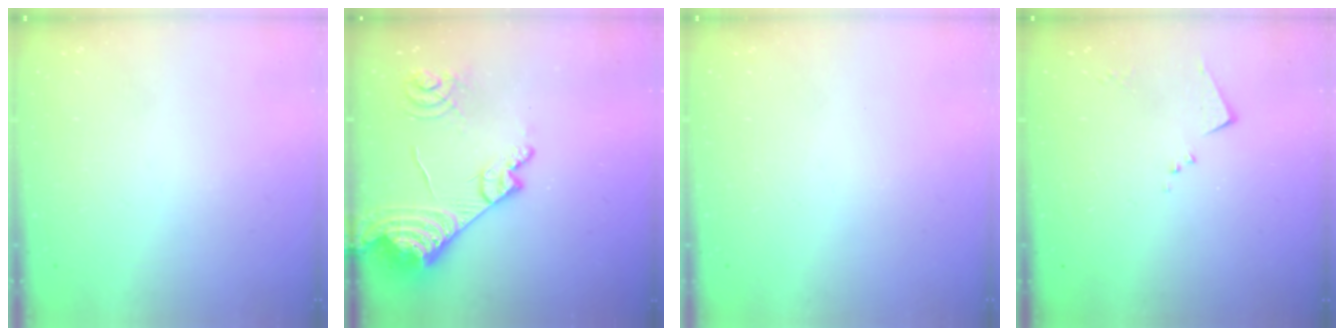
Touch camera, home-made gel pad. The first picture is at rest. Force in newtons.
{"total": 16.2, "press": 16.2, "slide": 1.4}
{"total": 0.0}
{"total": 4.3, "press": 4.3, "slide": 0.4}